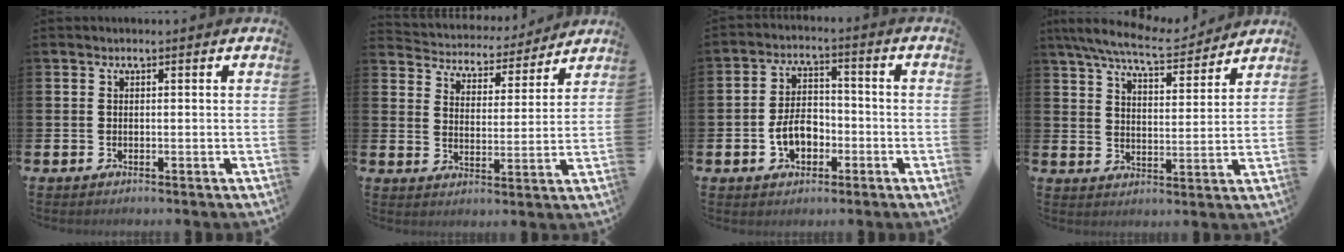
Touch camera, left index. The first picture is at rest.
{"total": 4.7, "force": [4.4, 1.4, -0.1], "torque": [-0.023, -0.044, 0.071]}
{"total": 5.4, "force": [-1.9, 3.7, 3.4], "torque": [-0.054, 0.008, -0.039]}
{"total": 8.3, "force": [7.6, 1.2, 3.0], "torque": [-0.081, -0.041, 0.135]}